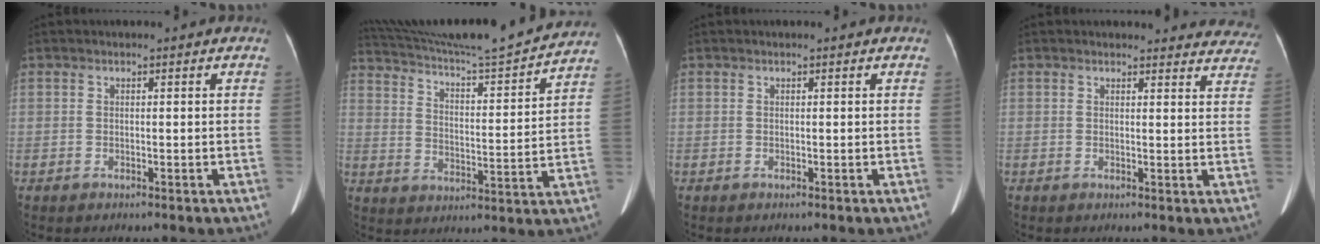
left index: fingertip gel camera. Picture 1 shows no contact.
{"total": 22.1, "force": [20.6, -0.6, 7.9], "torque": [-0.141, -0.032, 0.298]}
{"total": 0.5, "force": [0.5, 0.0, 0.2], "torque": [-0.004, 0.010, 0.007]}
{"total": 13.9, "force": [13.4, 3.6, 1.7], "torque": [0.021, -0.033, 0.118]}